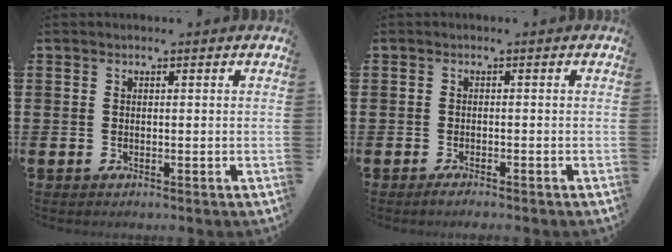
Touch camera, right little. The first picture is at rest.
{"total": 1.0, "force": [-0.8, 0.1, 0.6], "torque": [-0.003, -0.006, -0.017]}